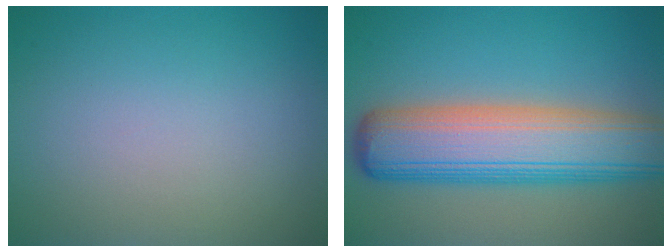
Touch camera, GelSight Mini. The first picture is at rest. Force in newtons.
{"total": 10.5, "press": 10.5, "slide": 0.5}